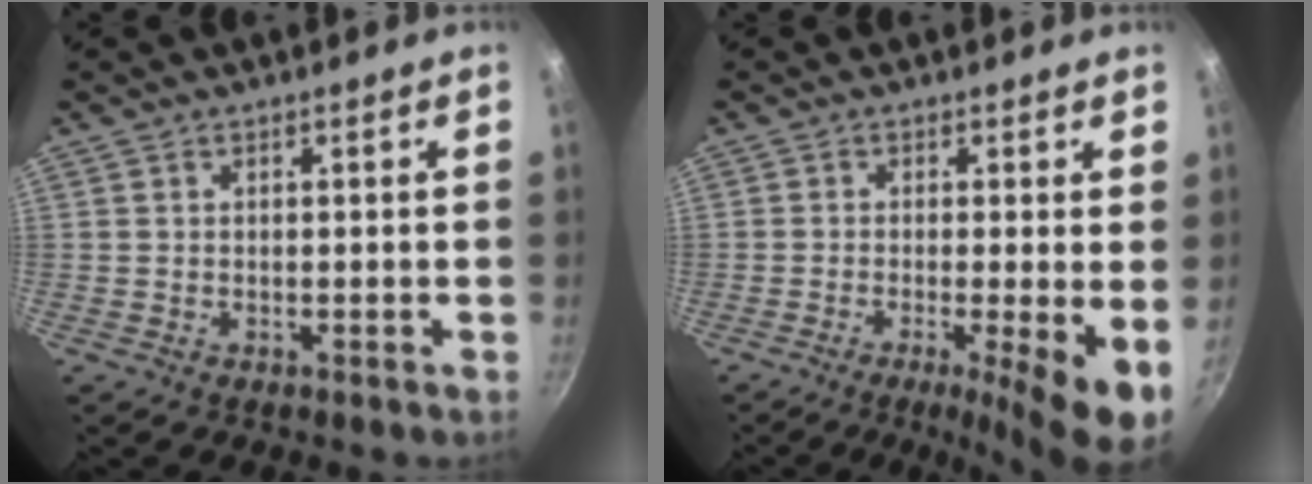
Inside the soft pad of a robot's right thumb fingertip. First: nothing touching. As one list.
[{"total": 8.4, "force": [-1.7, 1.1, 8.1], "torque": [-0.123, -0.010, -0.027]}]